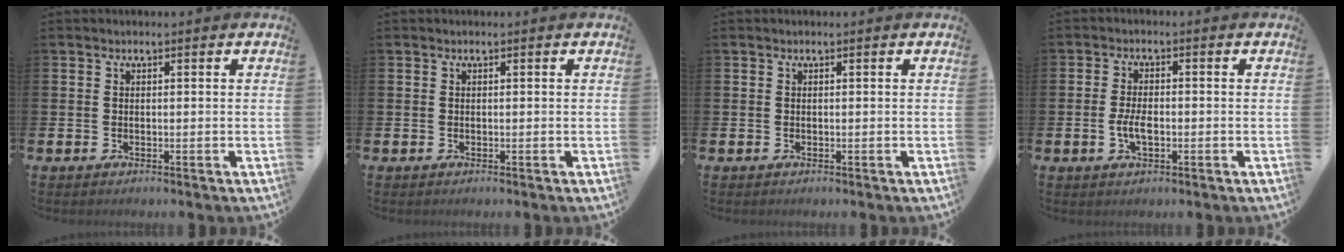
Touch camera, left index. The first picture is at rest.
{"total": 0.0}
{"total": 0.0}
{"total": 3.4, "force": [-0.6, 1.6, 3.0], "torque": [-0.049, -0.005, -0.016]}